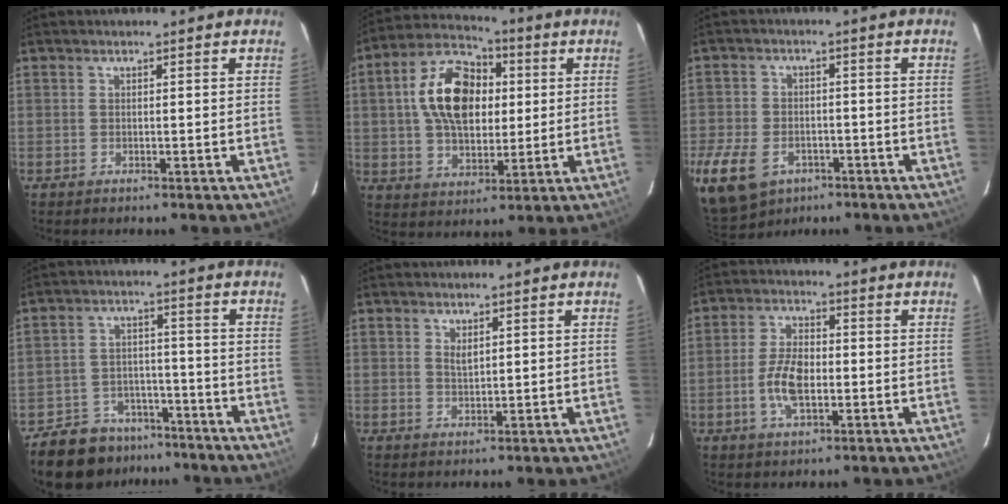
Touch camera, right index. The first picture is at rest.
{"total": 15.8, "force": [2.6, 10.2, 11.8], "torque": [-0.222, 0.033, 0.046]}
{"total": 15.7, "force": [-8.5, 10.3, 8.2], "torque": [-0.226, -0.030, -0.142]}
{"total": 13.1, "force": [-10.2, 7.3, 3.9], "torque": [-0.108, 0.019, -0.141]}
{"total": 1.8, "force": [0.9, 0.9, 1.3], "torque": [-0.021, 0.000, 0.017]}
{"total": 7.7, "force": [-1.7, 3.9, 6.4], "torque": [-0.131, 0.005, -0.030]}